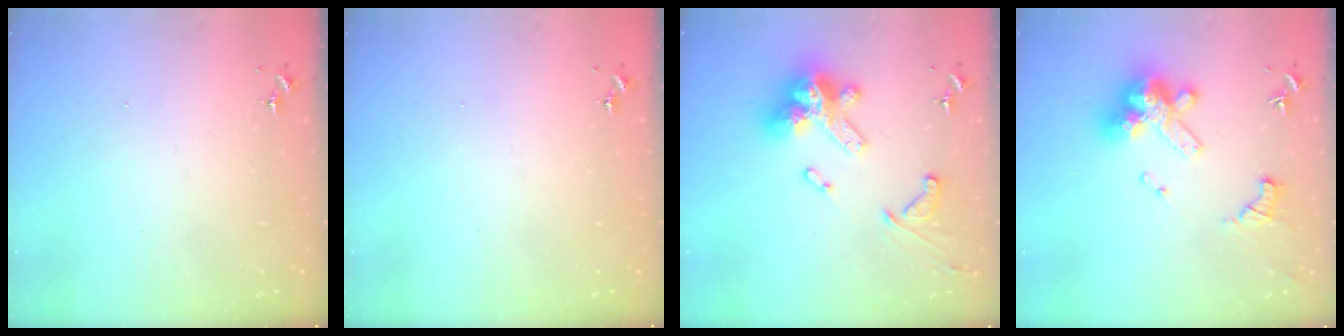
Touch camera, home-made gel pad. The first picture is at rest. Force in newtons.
{"total": 0.0}
{"total": 19.9, "press": 19.7, "slide": 2.2}
{"total": 15.5, "press": 15.4, "slide": 1.7}